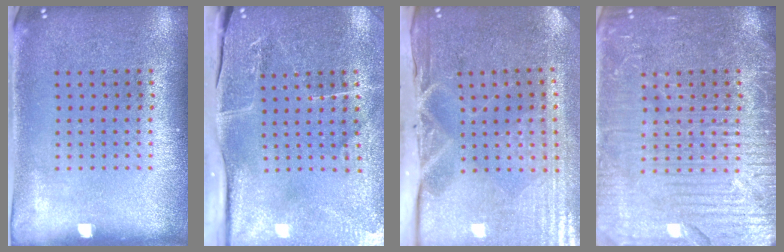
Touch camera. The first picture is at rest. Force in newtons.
{"total": 4.2, "press": 3.8, "slide": 1.9}
{"total": 5.0, "press": 4.1, "slide": 2.8}
{"total": 7.2, "press": 7.1, "slide": 0.9}